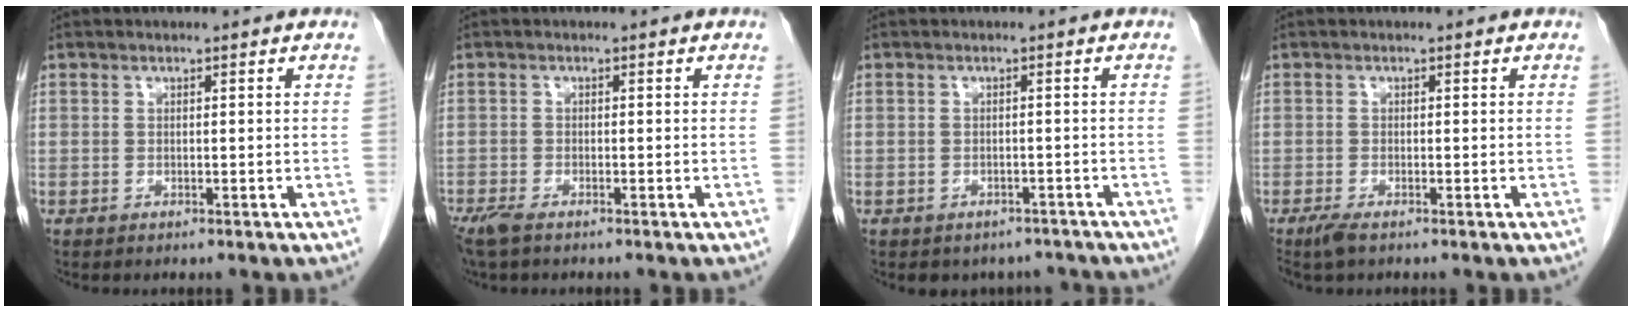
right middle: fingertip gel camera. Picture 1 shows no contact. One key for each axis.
{"total": 2.8, "fx": -2.2, "fy": 0.6, "fz": 1.7, "tx": -0.041, "ty": -0.010, "tz": -0.042}
{"total": 5.0, "fx": -4.3, "fy": 2.5, "fz": 0.2, "tx": 0.011, "ty": 0.012, "tz": -0.048}
{"total": 1.9, "fx": -1.3, "fy": 0.2, "fz": 1.3, "tx": -0.033, "ty": -0.008, "tz": -0.026}